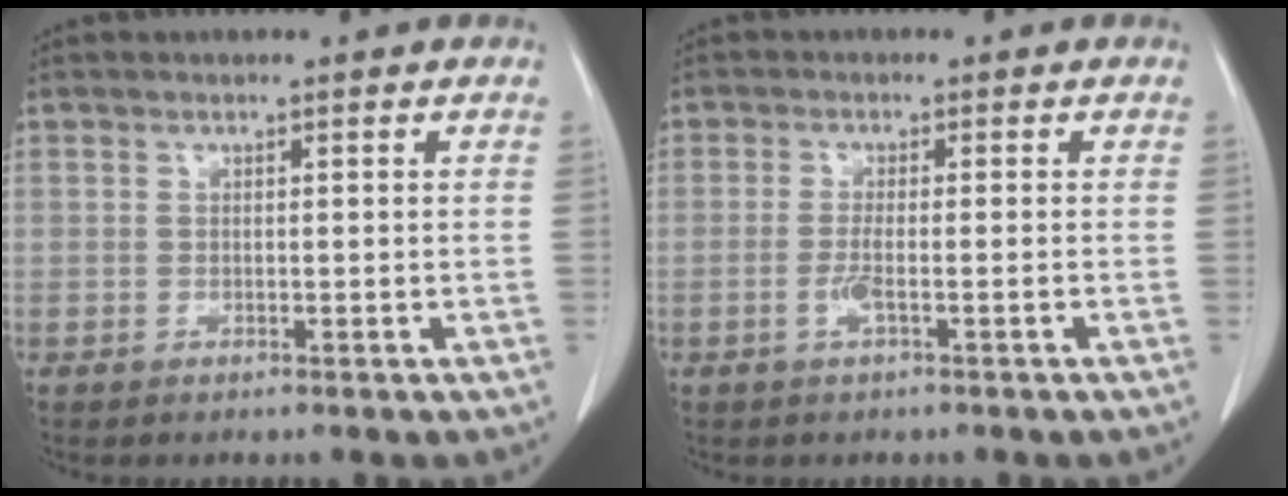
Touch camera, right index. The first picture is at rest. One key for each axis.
{"total": 2.2, "fx": -0.9, "fy": 0.1, "fz": 2.1, "tx": -0.044, "ty": -0.002, "tz": -0.018}